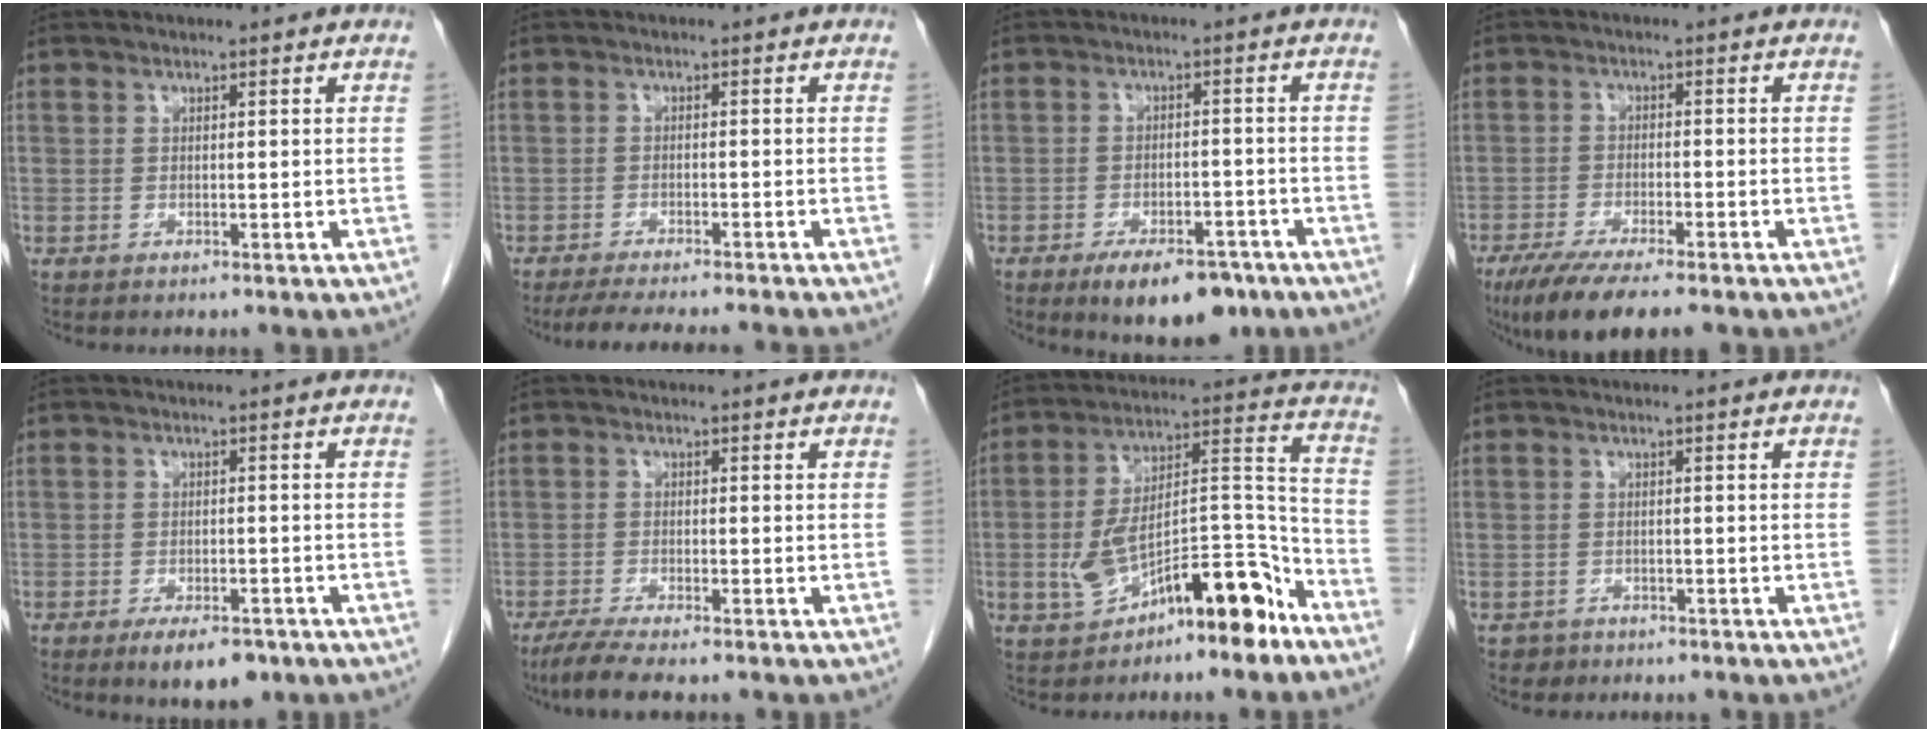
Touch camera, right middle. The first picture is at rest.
{"total": 10.3, "force": [-9.2, 0.3, 4.6], "torque": [-0.060, -0.016, -0.131]}
{"total": 9.7, "force": [-6.7, 4.0, 5.7], "torque": [-0.078, -0.002, -0.099]}
{"total": 9.7, "force": [-7.1, 1.6, 6.4], "torque": [-0.103, -0.021, -0.111]}
{"total": 6.1, "force": [-4.1, 2.3, 4.0], "torque": [-0.061, -0.006, -0.057]}
{"total": 4.9, "force": [-3.9, 0.0, 3.0], "torque": [-0.060, -0.015, -0.071]}
{"total": 14.8, "force": [-8.0, 4.5, 11.6], "torque": [-0.192, 0.036, -0.121]}
{"total": 1.5, "force": [-1.1, 1.0, -0.1], "torque": [-0.007, 0.003, -0.017]}